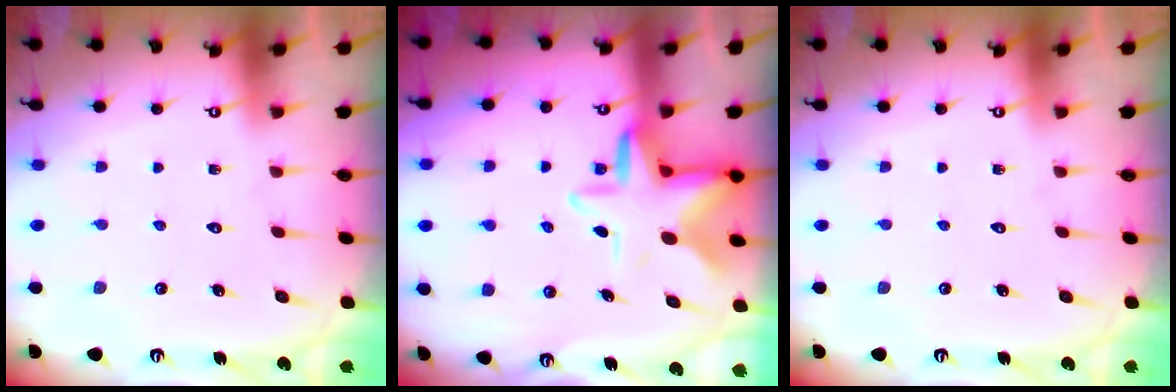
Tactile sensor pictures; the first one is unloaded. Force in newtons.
{"total": 9.5, "press": 9.1, "slide": 2.7}
{"total": 0.0}